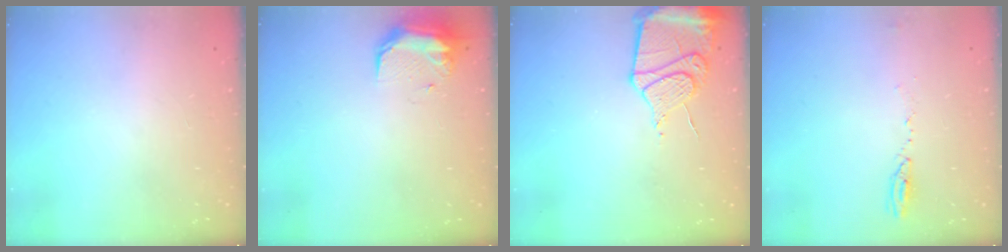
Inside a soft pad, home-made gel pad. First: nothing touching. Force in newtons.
{"total": 9.1, "press": 9.0, "slide": 1.5}
{"total": 13.2, "press": 13.1, "slide": 1.7}
{"total": 3.7, "press": 3.6, "slide": 1.1}